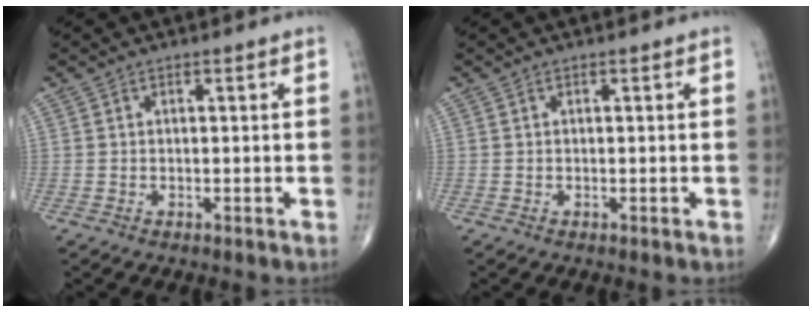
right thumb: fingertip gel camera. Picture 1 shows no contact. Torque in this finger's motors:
{"motor_torque": [0.04, 0.05, -0.01, 0.01, 0.00]}